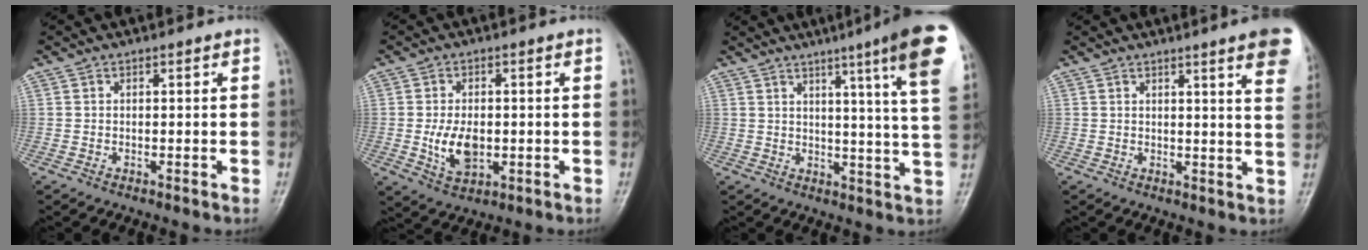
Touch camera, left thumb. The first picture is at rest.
{"total": 7.2, "force": [-0.7, 4.5, 5.6], "torque": [-0.092, -0.008, -0.006]}
{"total": 16.5, "force": [8.8, 0.4, 14.0], "torque": [-0.173, -0.038, 0.098]}
{"total": 11.4, "force": [7.0, 1.3, 9.0], "torque": [-0.091, -0.021, 0.069]}